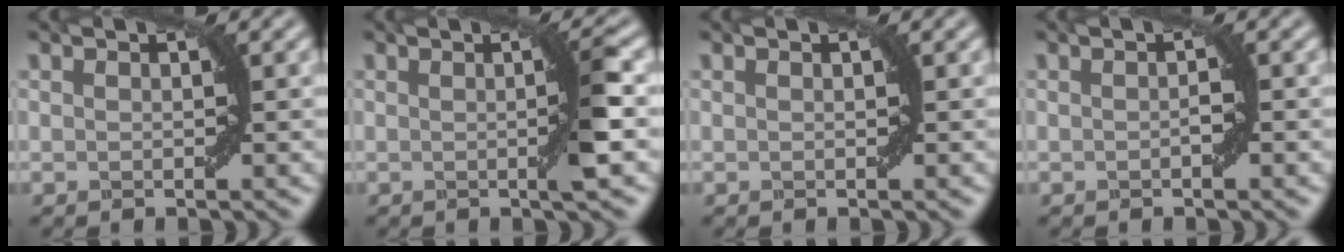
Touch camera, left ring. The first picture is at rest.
{"total": 2.9, "force": [-0.1, 0.3, 2.9], "torque": [-0.044, -0.003, -0.005]}
{"total": 0.0}
{"total": 0.7, "force": [-0.3, 0.1, 0.6], "torque": [-0.010, 0.002, -0.004]}